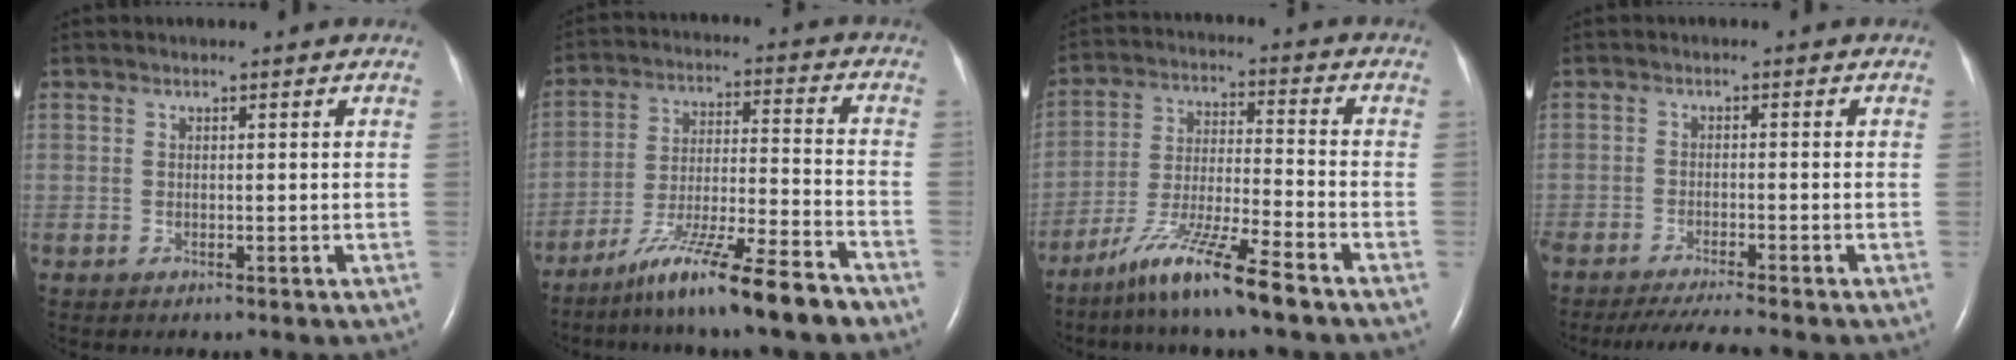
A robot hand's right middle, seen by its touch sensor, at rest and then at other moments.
{"total": 13.3, "force": [-10.2, -0.3, 8.5], "torque": [-0.143, -0.019, -0.179]}
{"total": 11.0, "force": [-8.0, -0.3, 7.5], "torque": [-0.147, -0.029, -0.153]}
{"total": 6.6, "force": [-5.8, -0.7, 3.1], "torque": [-0.044, -0.022, -0.095]}